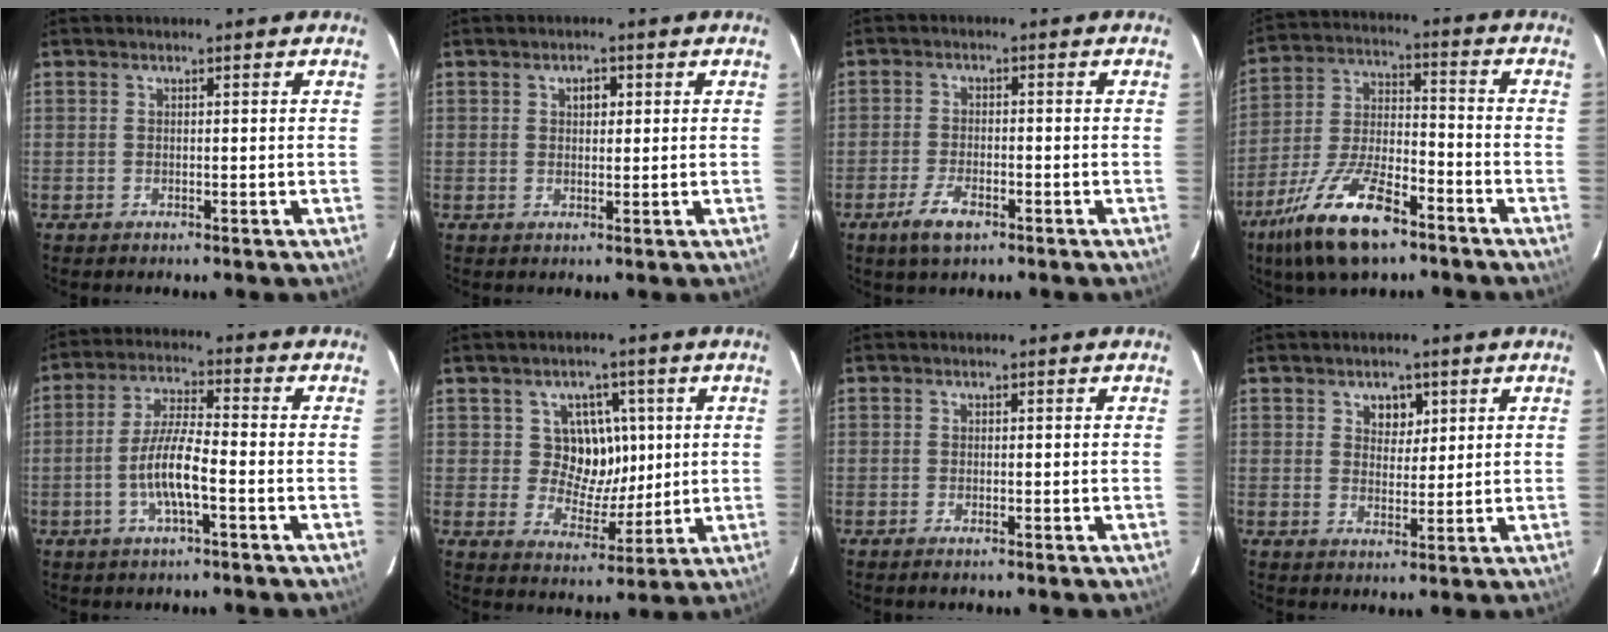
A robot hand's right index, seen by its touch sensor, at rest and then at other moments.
{"total": 2.1, "force": [0.7, 1.5, 1.3], "torque": [-0.018, 0.009, 0.011]}
{"total": 5.3, "force": [-3.3, 2.3, 3.4], "torque": [-0.083, -0.006, -0.060]}
{"total": 17.1, "force": [-11.0, 6.1, 11.5], "torque": [-0.241, -0.019, -0.202]}
{"total": 8.0, "force": [-2.8, 1.3, 7.4], "torque": [-0.151, 0.003, -0.054]}
{"total": 8.1, "force": [1.6, 7.3, 3.0], "torque": [-0.044, 0.000, 0.029]}
{"total": 1.0, "force": [-0.8, 0.2, 0.6], "torque": [-0.012, -0.003, -0.017]}
{"total": 3.7, "force": [1.8, 2.9, 1.6], "torque": [-0.015, 0.004, 0.029]}